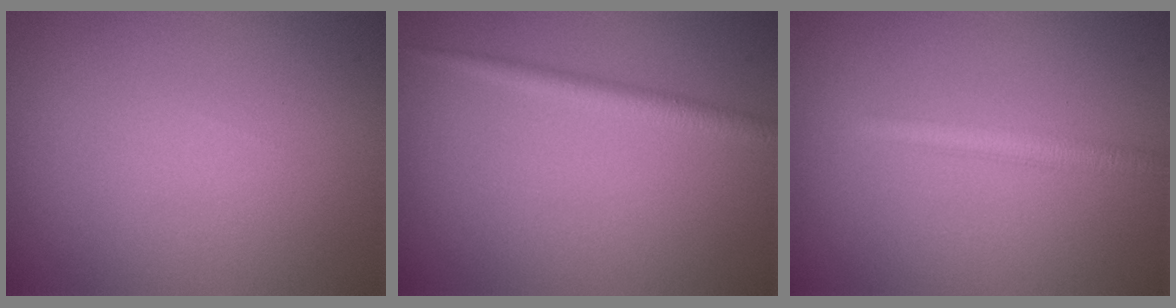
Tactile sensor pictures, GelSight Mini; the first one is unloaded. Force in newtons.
{"total": 1.8, "press": 1.8, "slide": 0.1}
{"total": 2.1, "press": 2.1, "slide": 0.2}